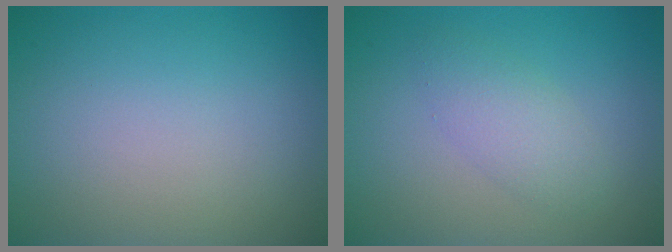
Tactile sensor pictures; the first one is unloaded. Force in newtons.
{"total": 2.5, "press": 2.5, "slide": 0.1}